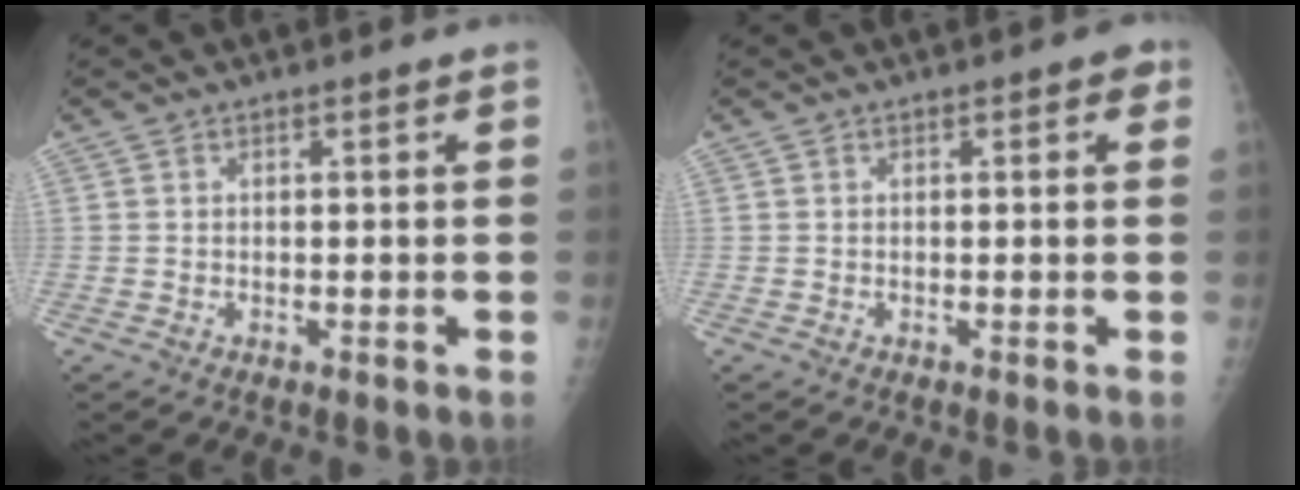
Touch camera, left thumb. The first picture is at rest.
{"total": 1.4, "force": [0.4, 0.8, 1.1], "torque": [-0.001, 0.003, 0.001]}